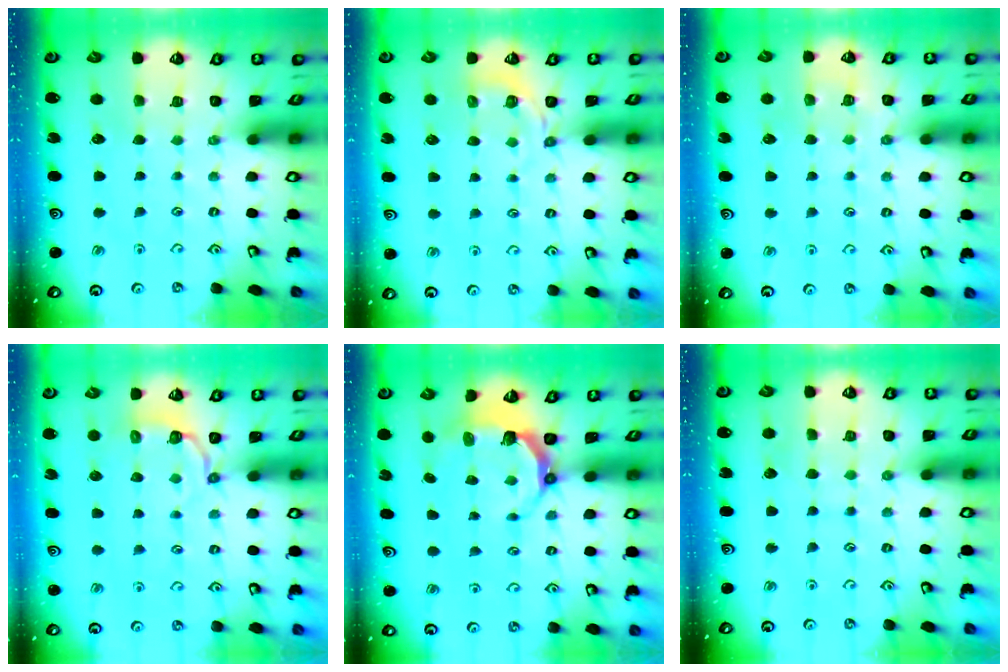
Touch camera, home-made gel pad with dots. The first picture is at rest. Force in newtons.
{"total": 2.8, "press": 2.1, "slide": 1.8}
{"total": 6.3, "press": 6.3, "slide": 0.4}
{"total": 3.1, "press": 1.5, "slide": 2.7}
{"total": 5.0, "press": 3.4, "slide": 3.6}
{"total": 5.5, "press": 5.5, "slide": 0.5}